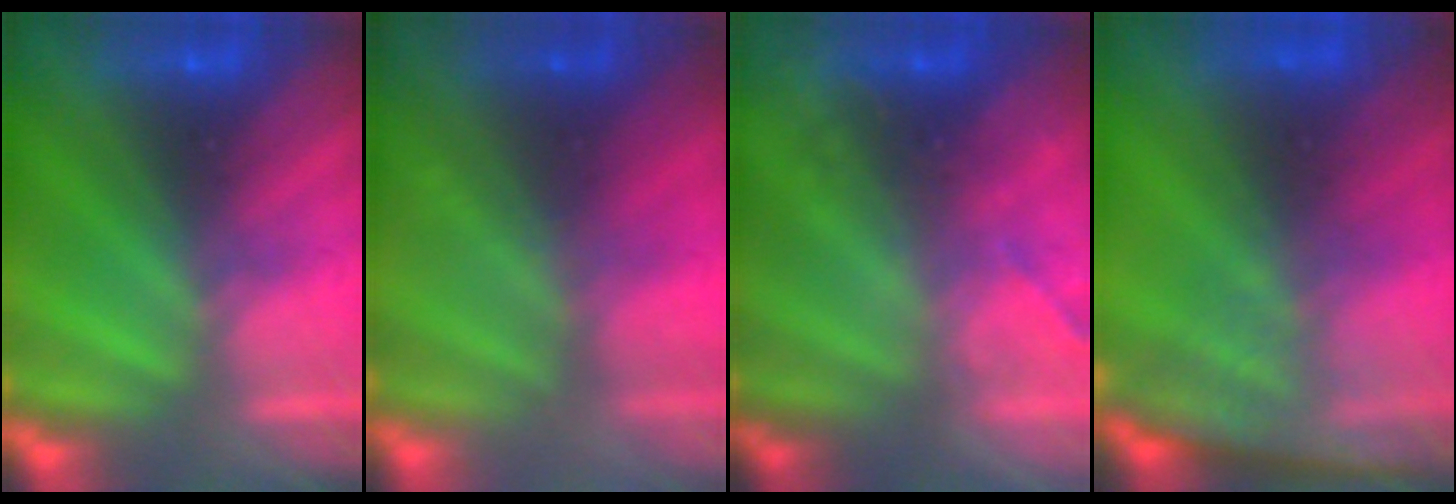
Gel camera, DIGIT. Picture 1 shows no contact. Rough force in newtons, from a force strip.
{"total": 2.2}
{"total": 2.3}
{"total": 8.8}